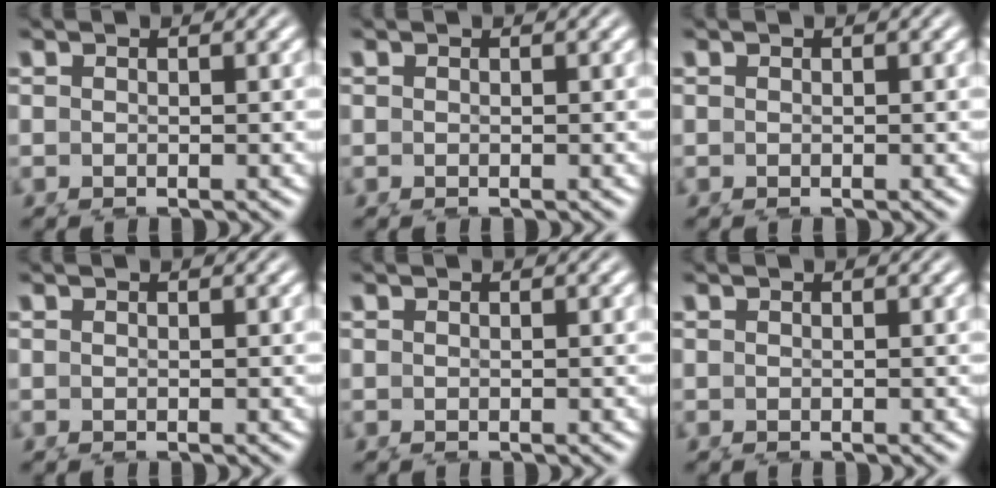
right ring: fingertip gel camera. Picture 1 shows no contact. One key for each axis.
{"total": 0.0}
{"total": 0.0}
{"total": 0.0}
{"total": 0.0}
{"total": 0.0}